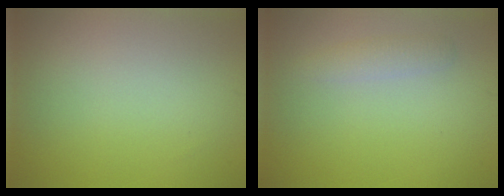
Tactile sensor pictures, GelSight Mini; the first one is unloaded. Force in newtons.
{"total": 1.3, "press": 1.3, "slide": 0.0}